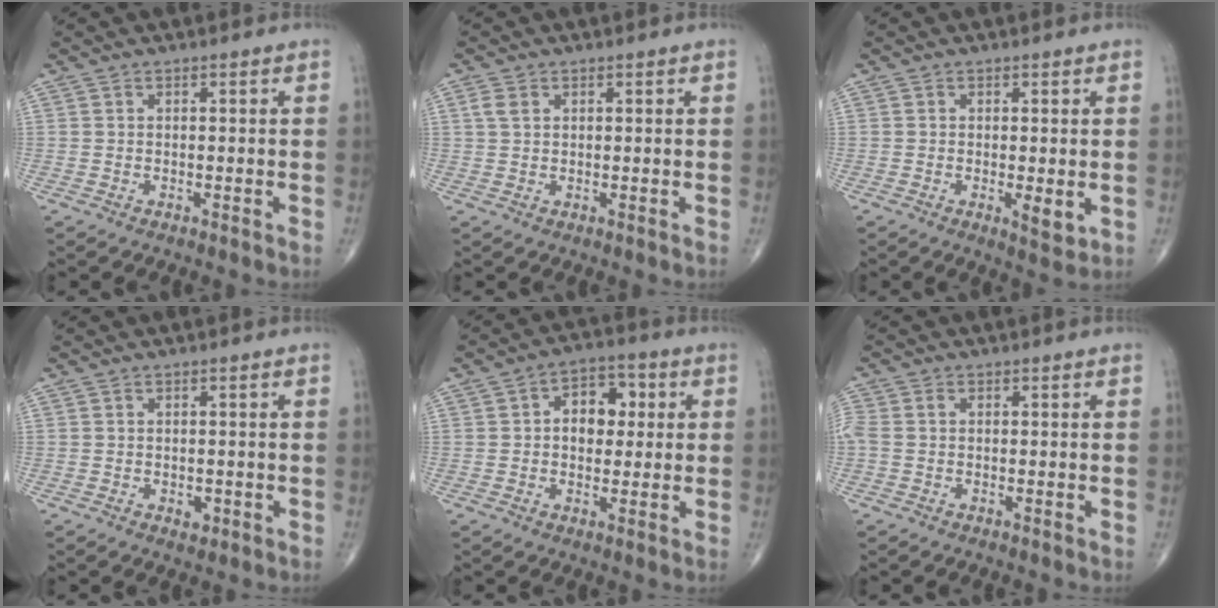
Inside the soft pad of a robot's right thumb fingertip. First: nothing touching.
{"total": 2.2, "force": [0.9, 1.5, 1.4], "torque": [-0.029, 0.005, 0.019]}
{"total": 3.3, "force": [-0.4, 1.1, 3.1], "torque": [-0.048, -0.011, -0.005]}
{"total": 1.6, "force": [-0.5, 1.1, 1.0], "torque": [-0.006, 0.002, -0.004]}
{"total": 8.2, "force": [1.2, 5.7, 5.8], "torque": [-0.046, 0.013, 0.011]}
{"total": 2.9, "force": [0.0, 1.9, 2.1], "torque": [-0.069, 0.011, -0.002]}